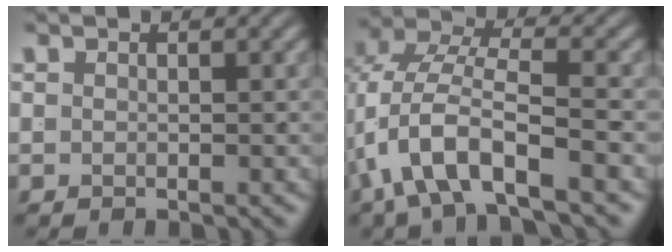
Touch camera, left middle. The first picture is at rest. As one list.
[{"total": 6.3, "force": [-0.3, 3.6, 5.2], "torque": [-0.114, -0.002, -0.005]}]